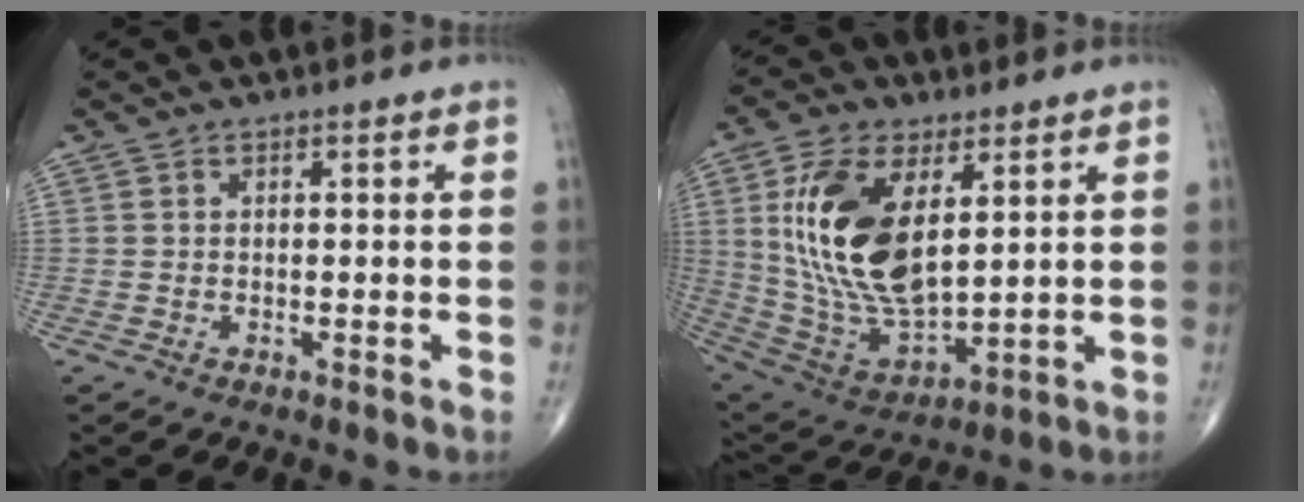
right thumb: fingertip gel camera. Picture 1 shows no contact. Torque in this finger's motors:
{"motor_torque": [2.11, 2.90, 2.15, 0.62, 0.37]}